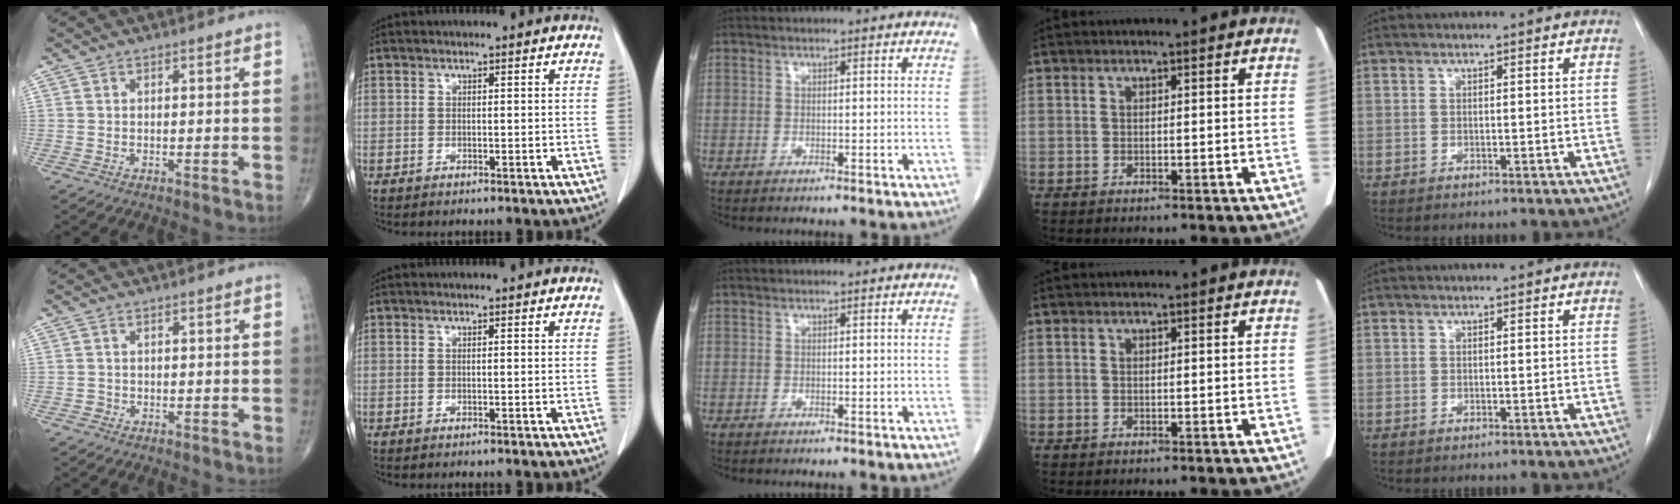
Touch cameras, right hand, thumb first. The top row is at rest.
{"thumb": {"total": 0.7, "force": [-0.3, 0.6, 0.0], "torque": [0.000, 0.003, -0.005]}}